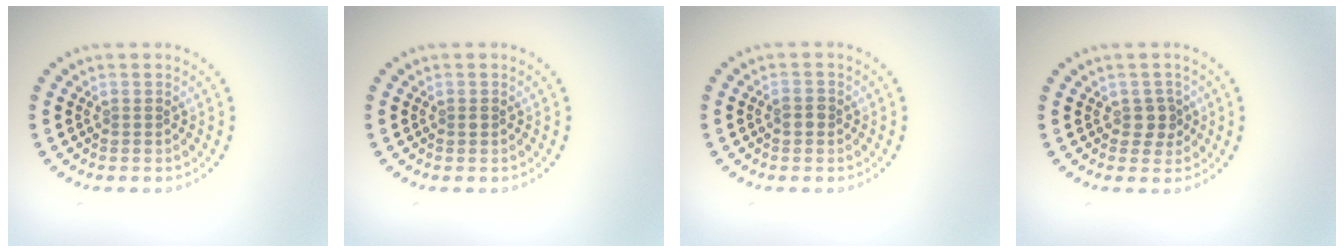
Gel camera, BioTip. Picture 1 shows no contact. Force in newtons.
{"total": 0.5, "press": 0.5, "slide": 0.0}
{"total": 1.2, "press": 1.1, "slide": 0.2}
{"total": 1.4, "press": 1.4, "slide": 0.5}